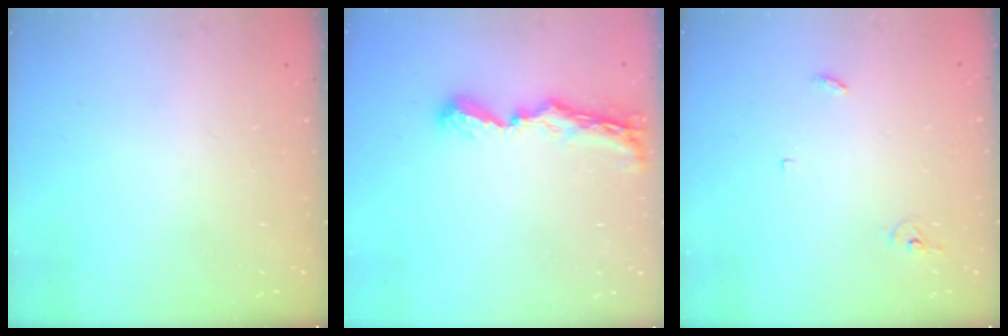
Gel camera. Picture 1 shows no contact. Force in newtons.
{"total": 8.7, "press": 8.7, "slide": 0.7}
{"total": 2.9, "press": 2.9, "slide": 0.2}